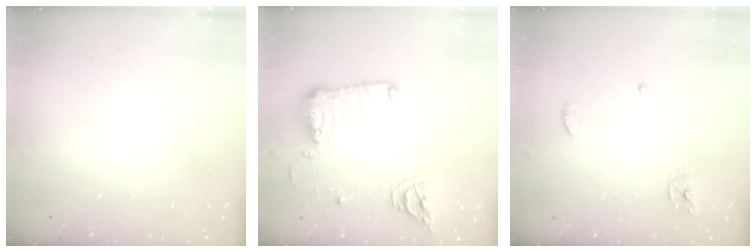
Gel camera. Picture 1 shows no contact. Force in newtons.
{"total": 15.8, "press": 15.0, "slide": 4.9}
{"total": 3.9, "press": 3.9, "slide": 0.4}